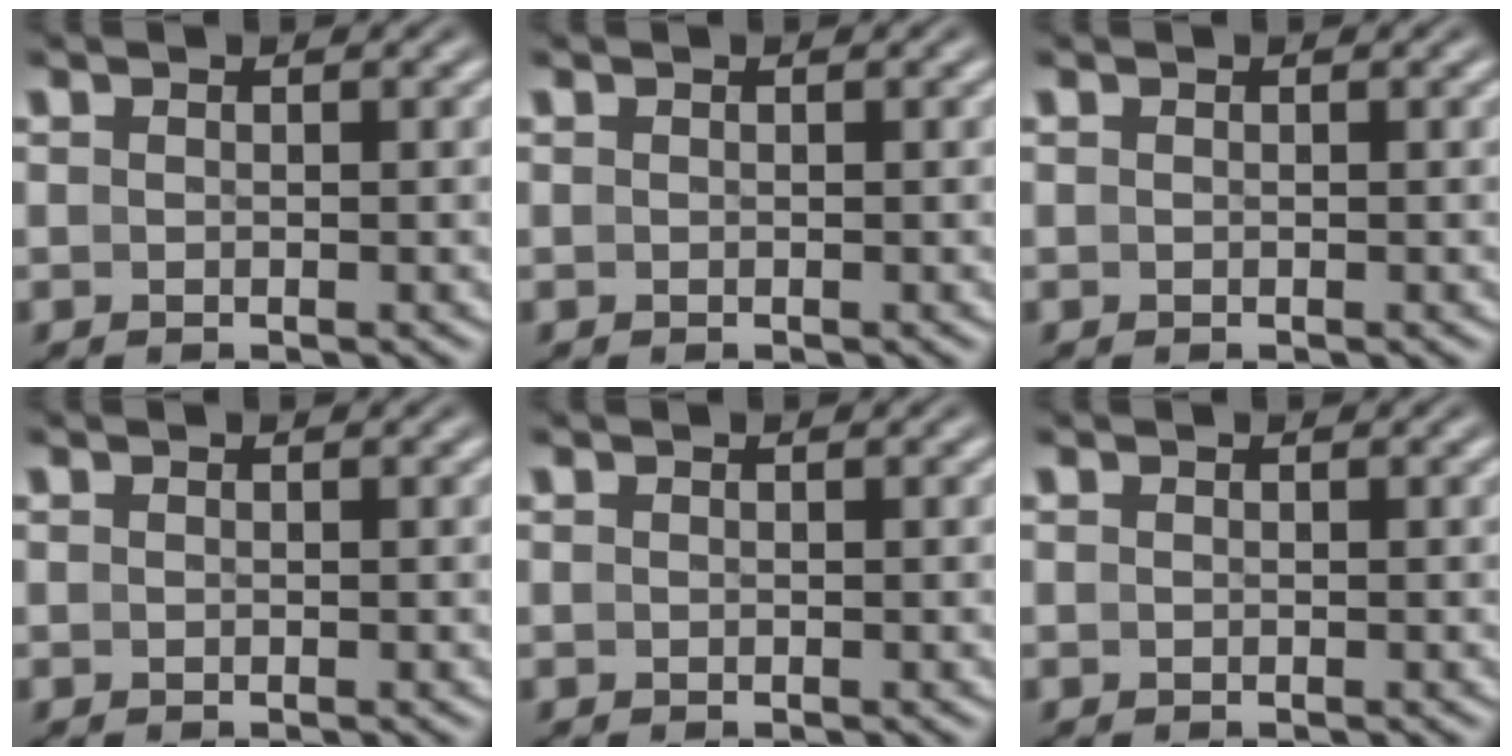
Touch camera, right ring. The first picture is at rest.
{"total": 0.0}
{"total": 0.0}
{"total": 0.0}
{"total": 0.0}
{"total": 0.0}